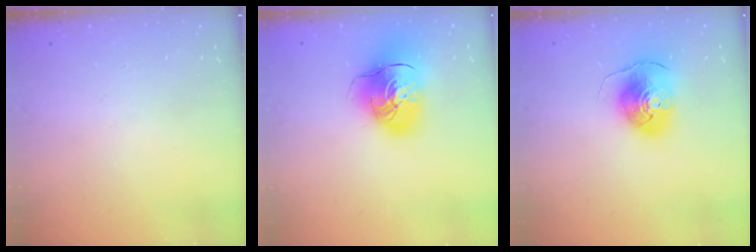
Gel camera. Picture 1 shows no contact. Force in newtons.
{"total": 16.3, "press": 16.1, "slide": 2.8}
{"total": 10.2, "press": 10.1, "slide": 1.5}